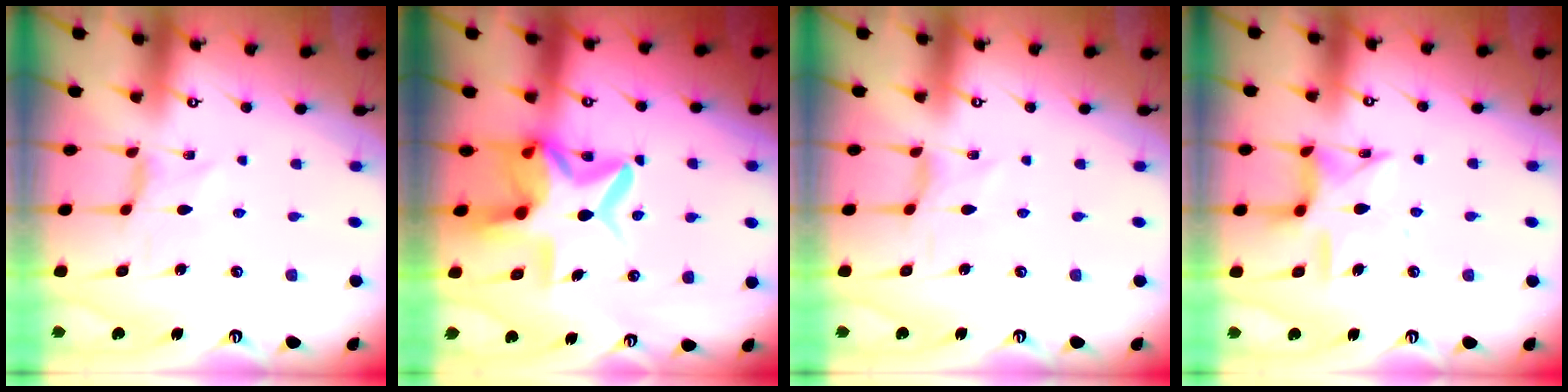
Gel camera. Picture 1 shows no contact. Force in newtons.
{"total": 14.7, "press": 14.6, "slide": 2.0}
{"total": 0.9, "press": 0.9, "slide": 0.2}
{"total": 12.8, "press": 12.7, "slide": 1.0}